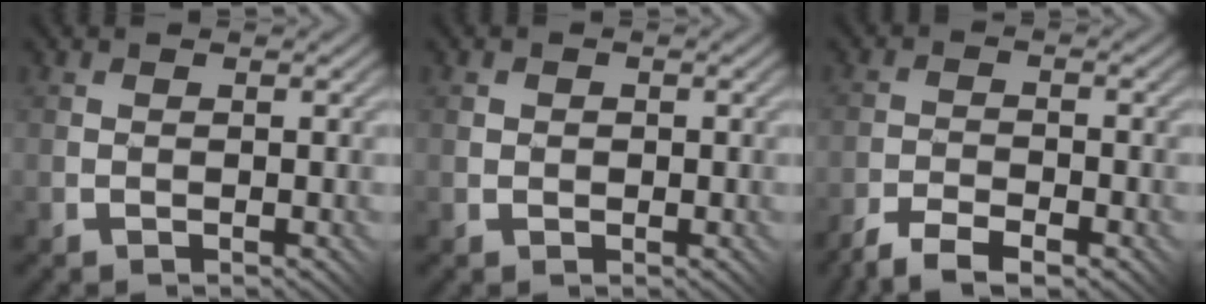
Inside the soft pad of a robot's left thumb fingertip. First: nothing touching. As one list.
[{"total": 1.1, "force": [0.2, 1.0, 0.3], "torque": [-0.010, 0.002, 0.005]}, {"total": 5.3, "force": [-4.2, 1.3, 3.0], "torque": [-0.051, 0.001, -0.079]}]